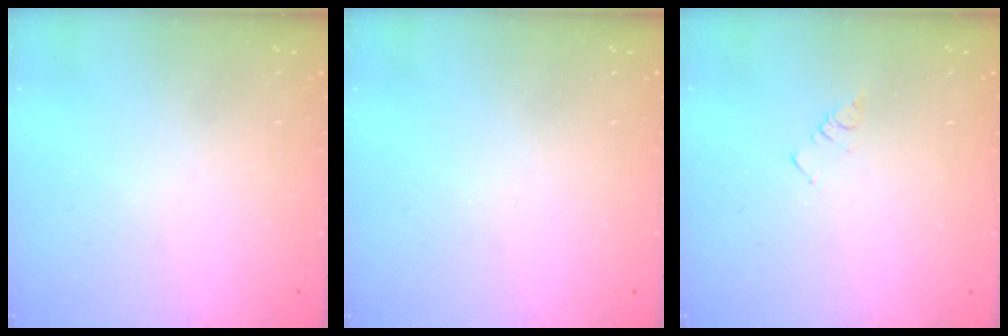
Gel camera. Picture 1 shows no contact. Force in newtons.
{"total": 0.0}
{"total": 3.0, "press": 2.9, "slide": 0.4}